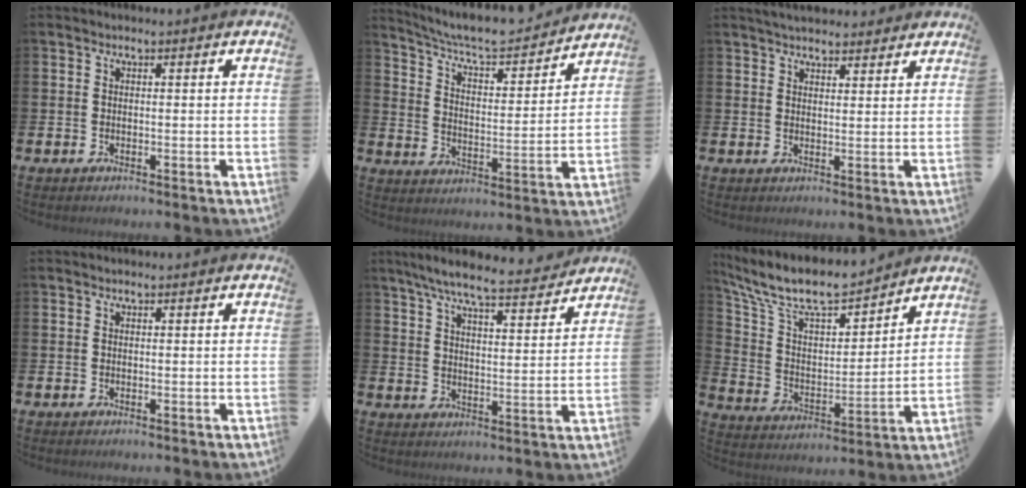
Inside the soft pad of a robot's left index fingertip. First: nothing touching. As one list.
[{"total": 7.1, "force": [6.5, 1.4, 2.3], "torque": [-0.080, -0.048, 0.110]}, {"total": 3.6, "force": [3.5, 0.7, 0.5], "torque": [-0.016, -0.011, 0.064]}, {"total": 0.0}, {"total": 8.0, "force": [7.4, 0.6, 3.2], "torque": [-0.082, -0.042, 0.128]}, {"total": 10.1, "force": [9.1, 2.6, 3.5], "torque": [-0.116, -0.060, 0.161]}]